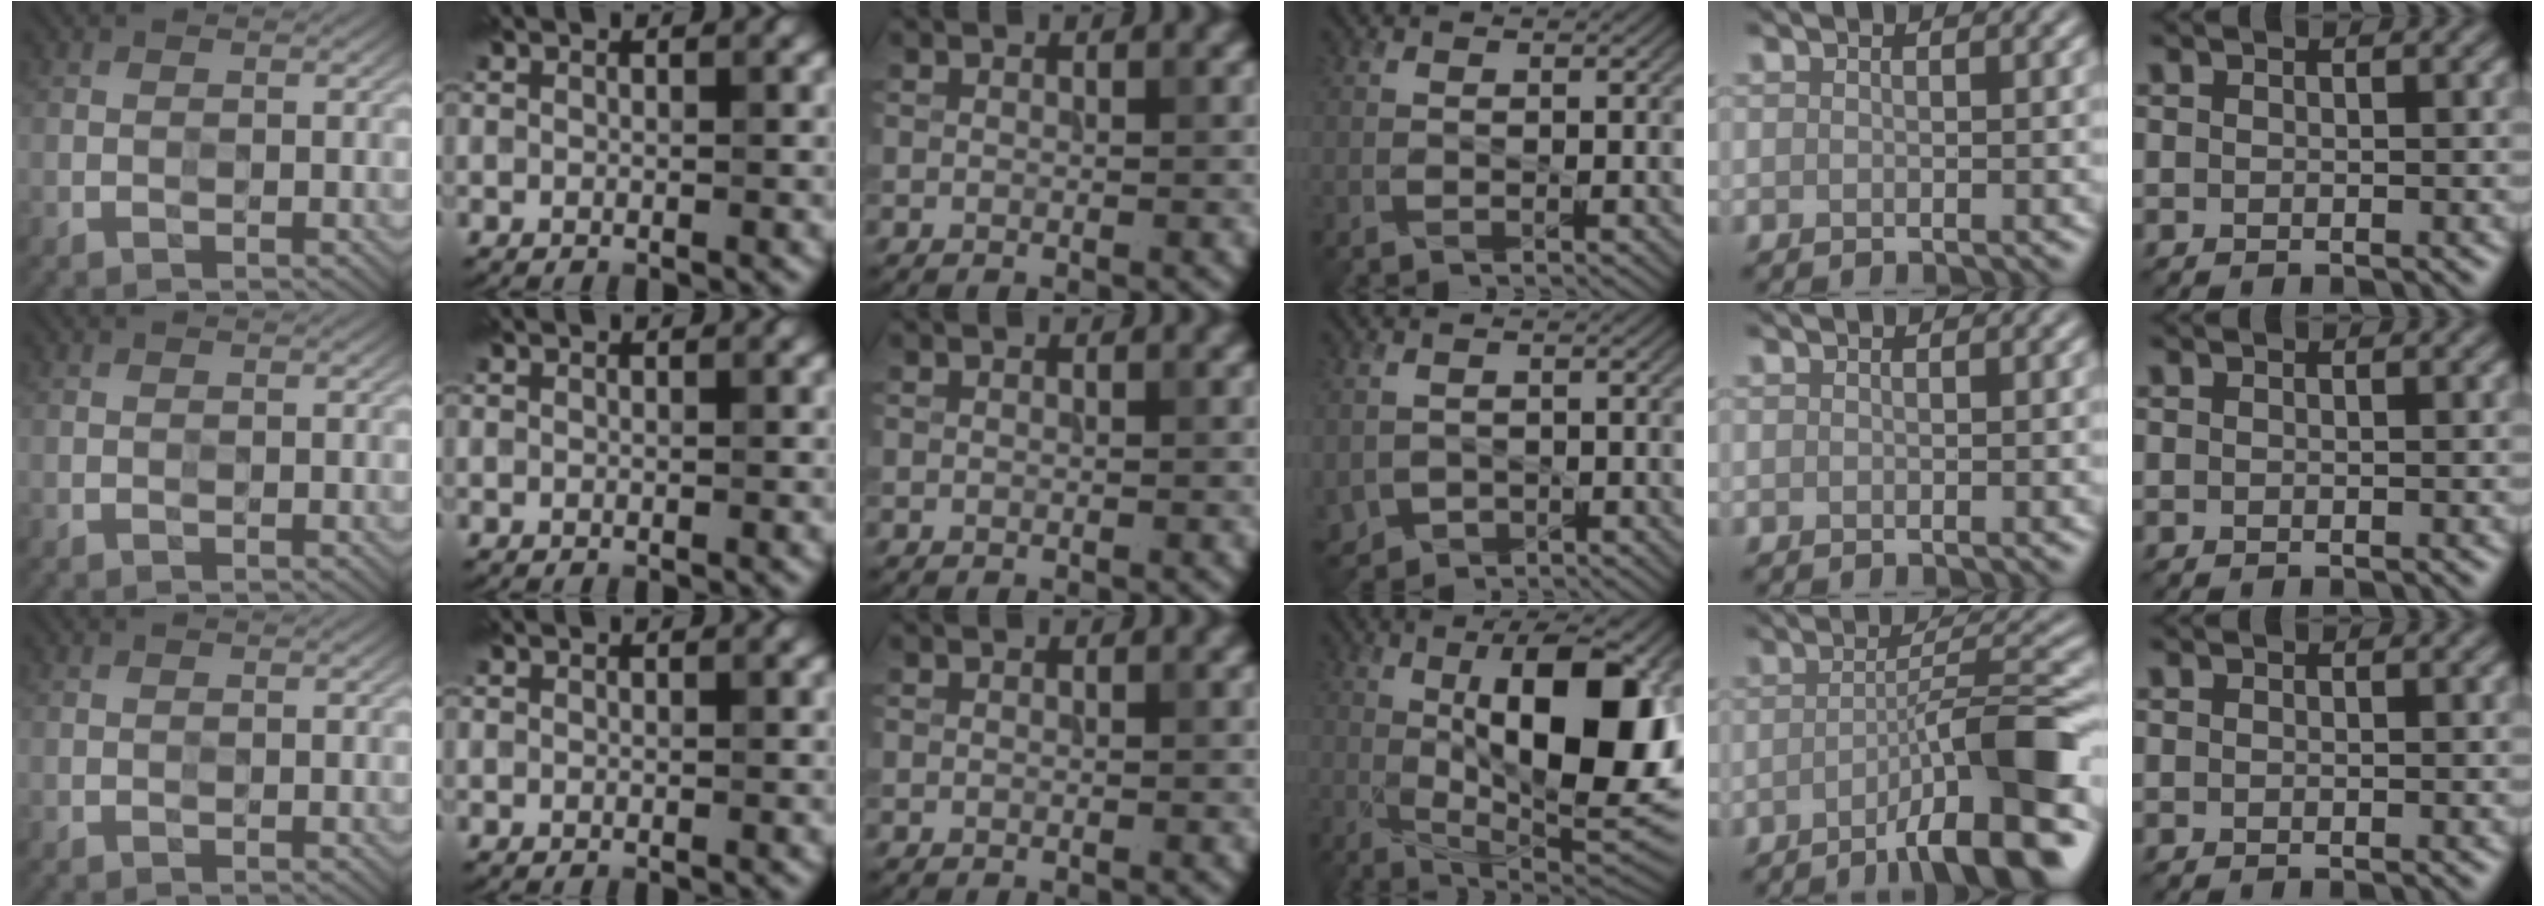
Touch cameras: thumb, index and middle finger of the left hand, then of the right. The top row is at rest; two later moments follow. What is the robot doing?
{"motion": "press", "object": "stopwatch"}